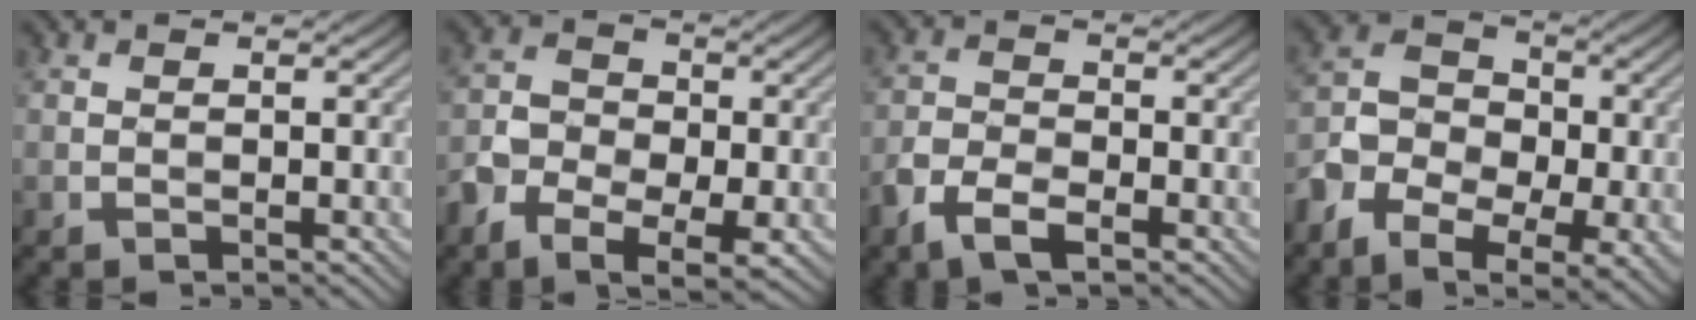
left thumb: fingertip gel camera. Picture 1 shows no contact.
{"total": 8.6, "force": [-4.3, 5.4, 5.2], "torque": [-0.107, -0.015, -0.088]}
{"total": 5.2, "force": [-3.3, 2.3, 3.4], "torque": [-0.073, -0.005, -0.072]}
{"total": 12.3, "force": [-6.0, 7.8, 7.3], "torque": [-0.155, -0.026, -0.121]}